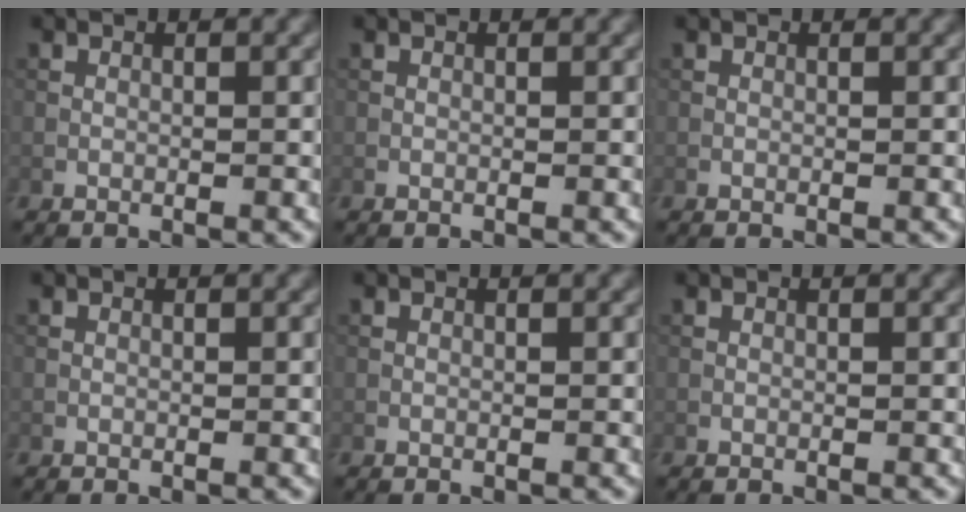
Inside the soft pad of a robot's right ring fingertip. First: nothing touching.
{"total": 0.0}
{"total": 0.0}
{"total": 0.0}
{"total": 0.0}
{"total": 0.0}